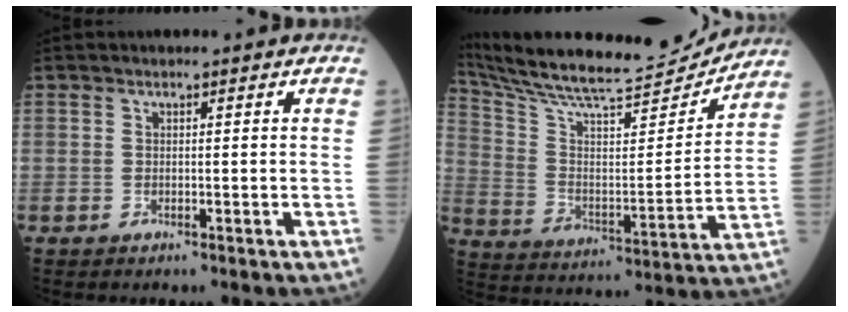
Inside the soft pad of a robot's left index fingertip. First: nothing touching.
{"total": 22.2, "force": [21.1, 1.3, 6.9], "torque": [-0.132, -0.038, 0.324]}